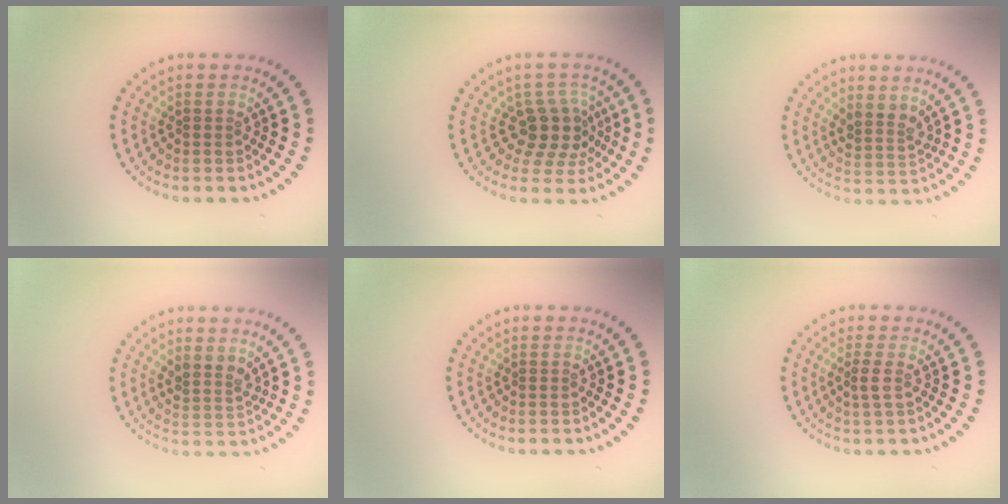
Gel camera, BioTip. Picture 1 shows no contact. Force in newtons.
{"total": 3.5, "press": 2.7, "slide": 2.3}
{"total": 2.3, "press": 1.8, "slide": 1.3}
{"total": 2.1, "press": 1.7, "slide": 1.2}
{"total": 0.0}
{"total": 1.0, "press": 0.9, "slide": 0.5}